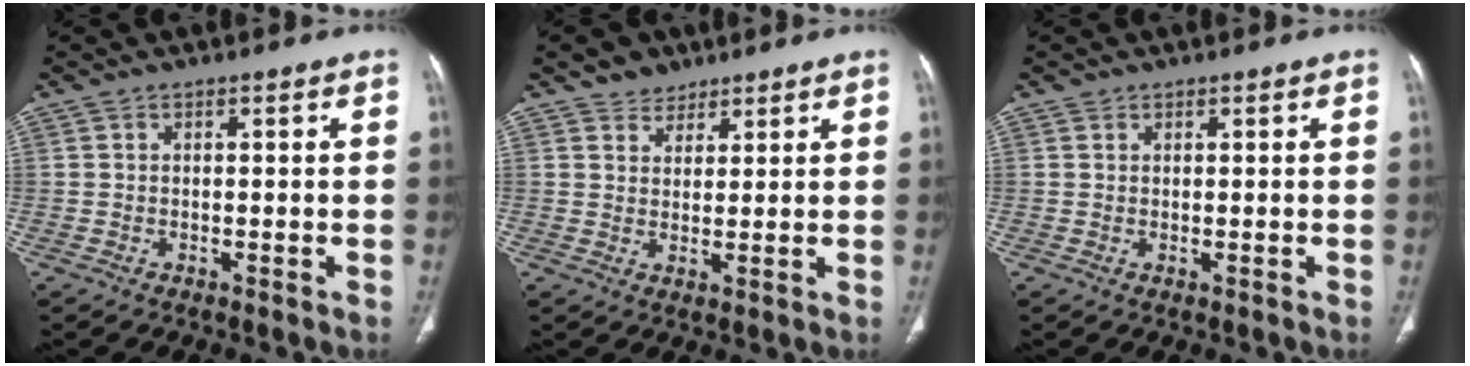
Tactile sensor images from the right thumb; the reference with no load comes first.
{"total": 4.1, "force": [3.0, 2.8, 0.5], "torque": [0.011, -0.019, 0.047]}
{"total": 0.5, "force": [0.4, 0.4, 0.1], "torque": [0.002, -0.003, 0.005]}